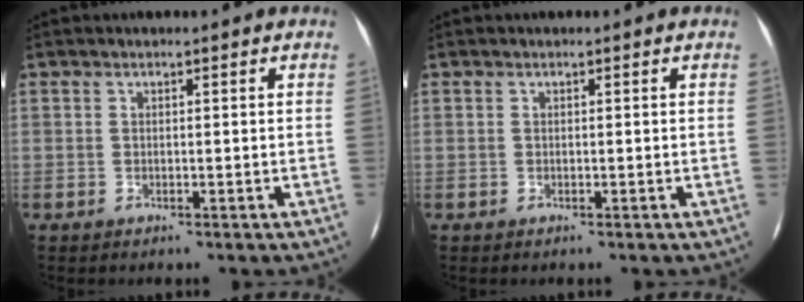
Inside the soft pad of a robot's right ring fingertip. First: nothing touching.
{"total": 0.0}